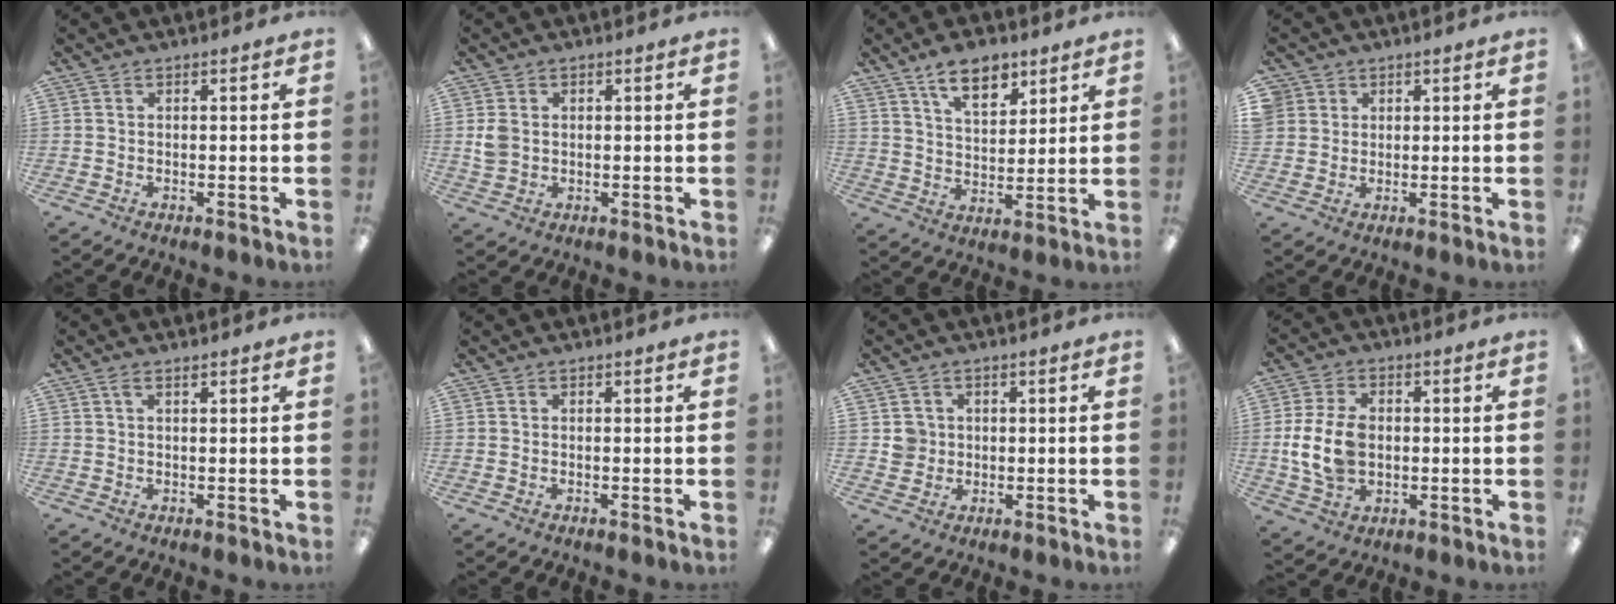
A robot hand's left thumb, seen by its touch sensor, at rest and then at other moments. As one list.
[{"total": 3.9, "force": [0.6, 3.1, 2.3], "torque": [-0.038, 0.002, 0.012]}, {"total": 10.3, "force": [7.0, 5.3, 5.4], "torque": [-0.075, -0.028, 0.125]}, {"total": 3.4, "force": [1.5, 3.0, 0.0], "torque": [-0.006, 0.002, 0.027]}, {"total": 1.4, "force": [0.8, 0.5, 1.1], "torque": [-0.023, 0.002, 0.014]}, {"total": 0.0}, {"total": 4.1, "force": [0.6, 4.0, 0.7], "torque": [-0.009, 0.002, 0.008]}, {"total": 12.2, "force": [-0.2, 8.5, 8.7], "torque": [-0.184, 0.007, 0.001]}]